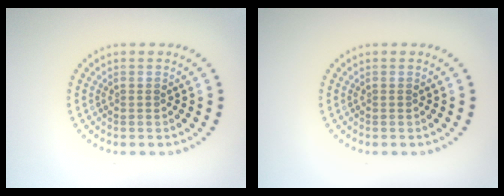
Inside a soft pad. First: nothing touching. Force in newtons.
{"total": 0.0}